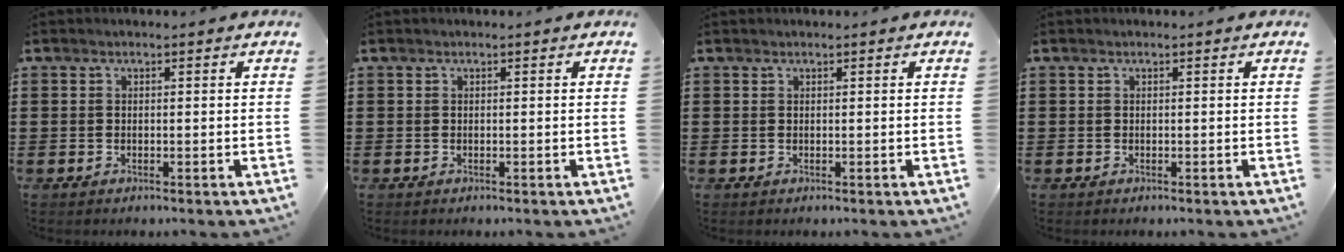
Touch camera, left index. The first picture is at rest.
{"total": 0.0}
{"total": 0.0}
{"total": 0.0}